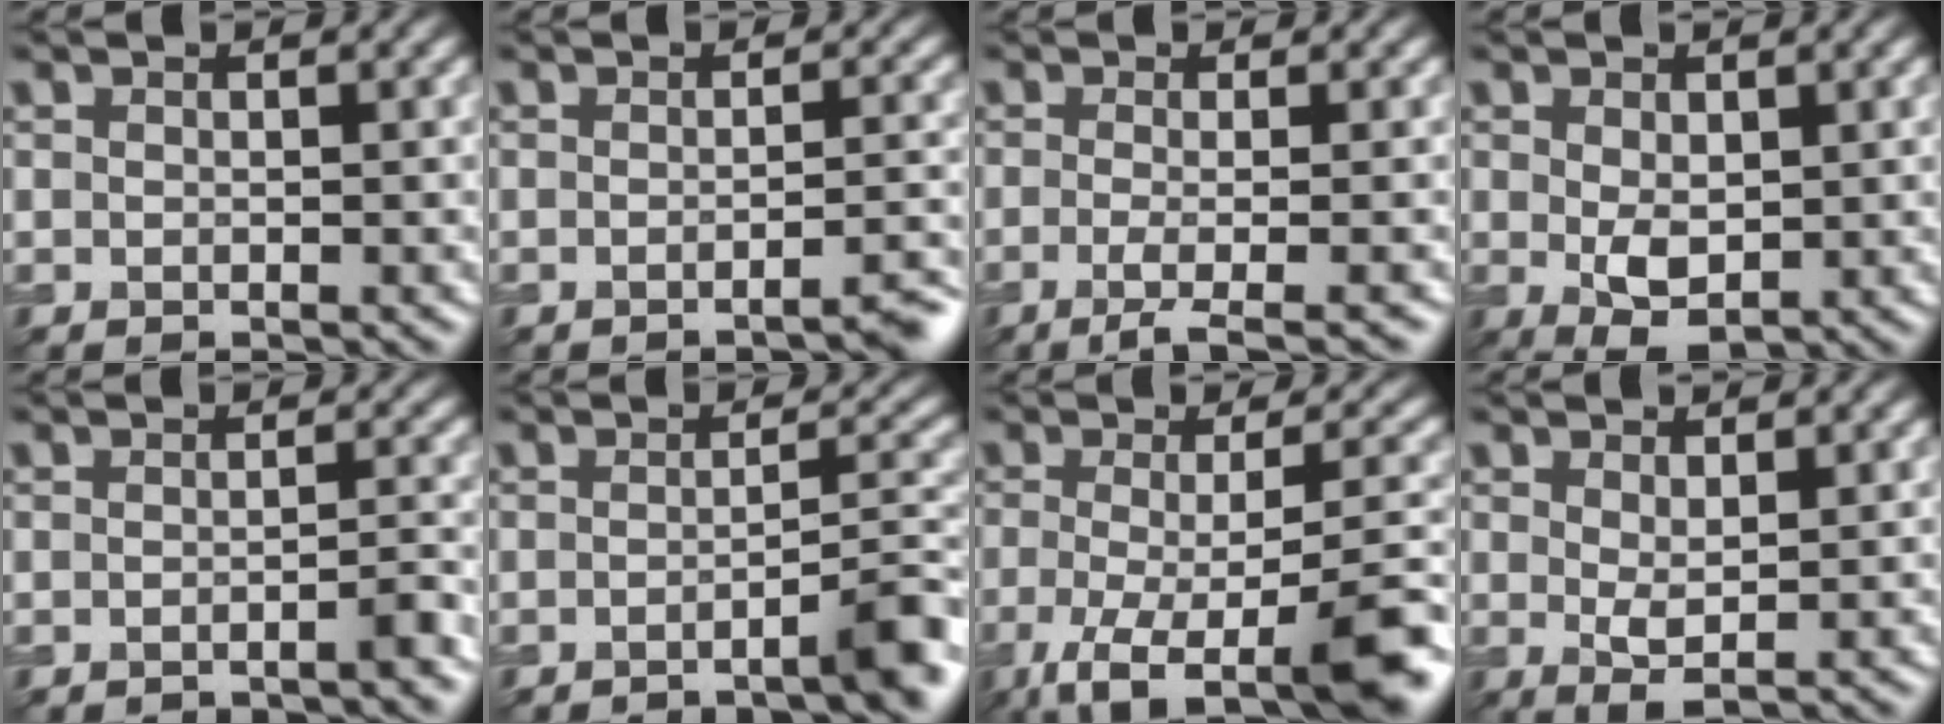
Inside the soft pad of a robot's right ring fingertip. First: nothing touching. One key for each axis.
{"total": 2.5, "fx": -1.7, "fy": 0.4, "fz": 1.8, "tx": -0.013, "ty": 0.007, "tz": -0.032}
{"total": 3.3, "fx": -1.3, "fy": 0.9, "fz": 2.9, "tx": -0.035, "ty": -0.004, "tz": -0.034}
{"total": 3.3, "fx": 0.2, "fy": 1.9, "fz": 2.7, "tx": -0.052, "ty": -0.003, "tz": 0.010}
{"total": 2.2, "fx": -1.8, "fy": 0.2, "fz": 1.3, "tx": -0.007, "ty": 0.002, "tz": -0.033}
{"total": 4.3, "fx": -2.7, "fy": 0.6, "fz": 3.3, "tx": -0.033, "ty": 0.011, "tz": -0.049}
{"total": 11.5, "fx": -5.7, "fy": 3.2, "fz": 9.5, "tx": -0.140, "ty": -0.017, "tz": -0.090}
{"total": 1.8, "fx": 0.7, "fy": 0.5, "fz": 1.6, "tx": -0.032, "ty": -0.008, "tz": 0.016}